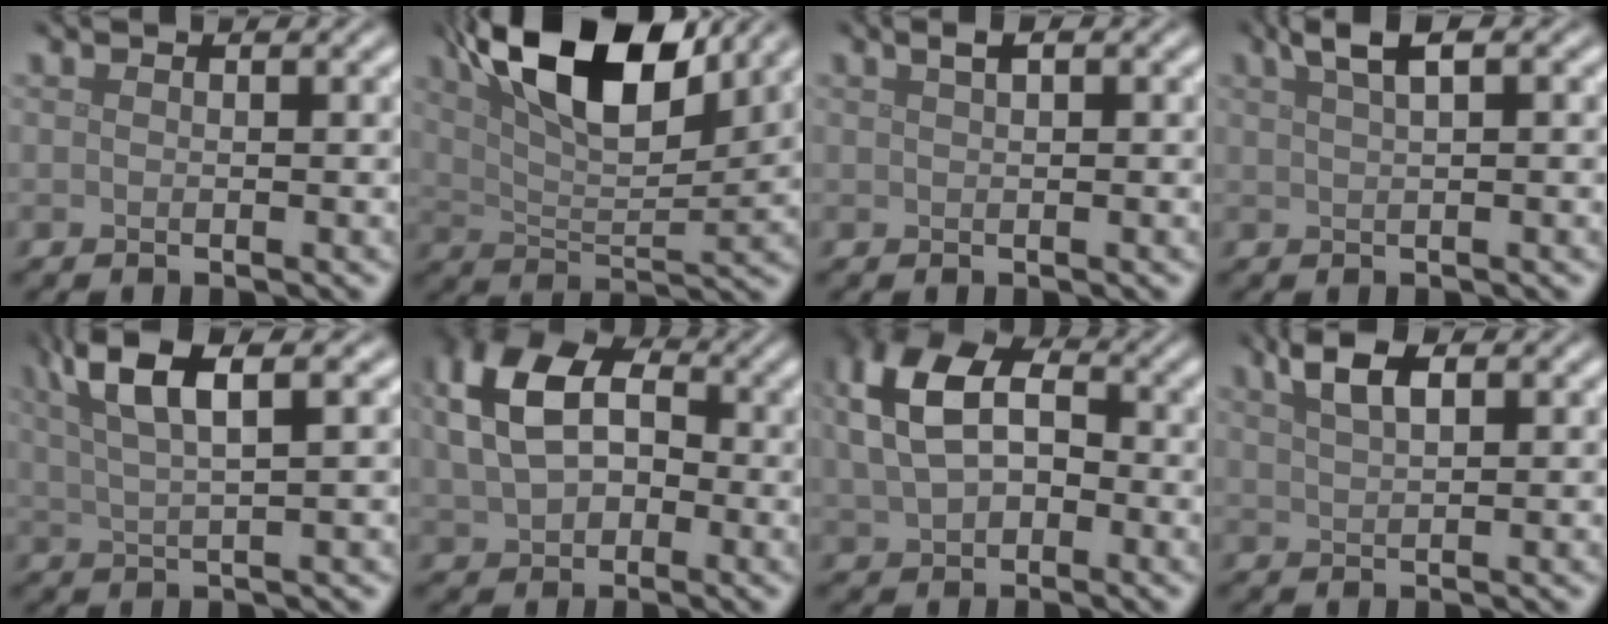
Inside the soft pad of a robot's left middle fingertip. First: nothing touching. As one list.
[{"total": 11.9, "force": [6.4, 4.7, 9.0], "torque": [-0.148, 0.015, 0.106]}, {"total": 1.2, "force": [0.7, 0.4, 0.9], "torque": [-0.016, 0.006, 0.012]}, {"total": 2.9, "force": [1.7, 0.8, 2.2], "torque": [-0.031, 0.010, 0.028]}, {"total": 6.7, "force": [3.5, 1.6, 5.5], "torque": [-0.090, 0.018, 0.061]}, {"total": 8.9, "force": [1.4, 6.5, 5.9], "torque": [-0.140, 0.021, 0.019]}, {"total": 7.9, "force": [1.2, 5.5, 5.5], "torque": [-0.135, 0.015, 0.019]}, {"total": 3.5, "force": [2.1, 1.4, 2.4], "torque": [-0.050, 0.007, 0.038]}]